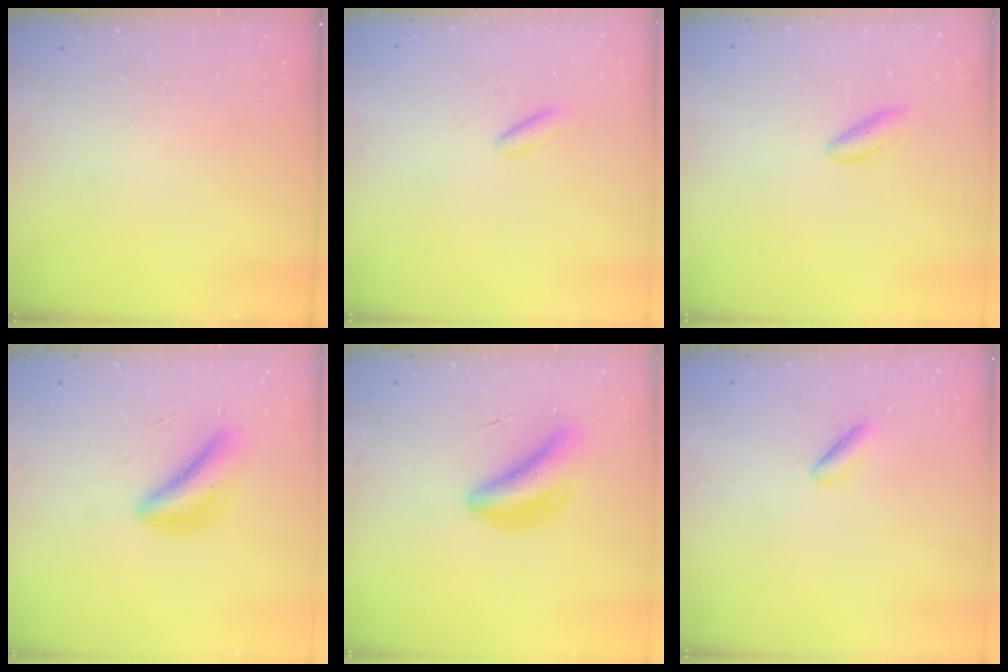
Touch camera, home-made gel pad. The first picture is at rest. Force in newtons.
{"total": 2.0, "press": 1.8, "slide": 1.0}
{"total": 3.7, "press": 3.5, "slide": 1.2}
{"total": 5.8, "press": 5.8, "slide": 0.2}
{"total": 4.7, "press": 4.6, "slide": 1.2}
{"total": 2.5, "press": 2.3, "slide": 0.8}